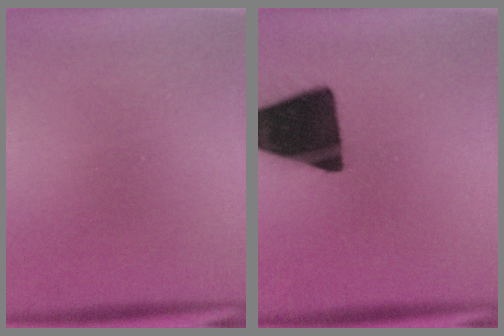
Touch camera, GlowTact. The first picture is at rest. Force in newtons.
{"total": 16.5}